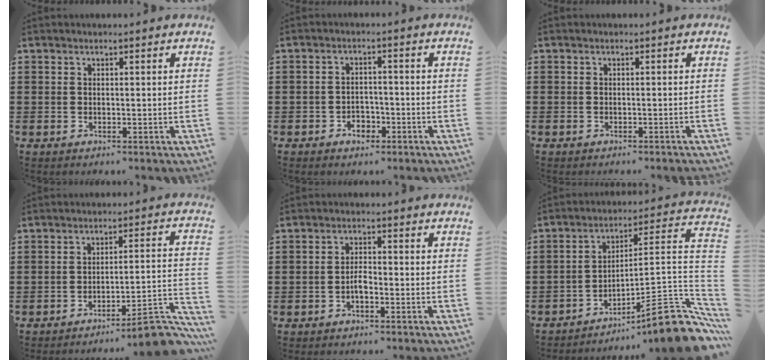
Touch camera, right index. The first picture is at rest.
{"total": 2.7, "force": [-1.8, 1.7, 1.1], "torque": [-0.024, 0.002, -0.037]}
{"total": 0.7, "force": [-0.7, 0.0, 0.2], "torque": [-0.005, -0.002, -0.014]}
{"total": 8.0, "force": [-6.6, 0.5, 4.4], "torque": [-0.061, 0.007, -0.123]}
{"total": 2.2, "force": [-0.9, 0.6, 1.9], "torque": [-0.038, 0.000, -0.017]}
{"total": 12.8, "force": [-8.1, 1.6, 9.8], "torque": [-0.125, 0.011, -0.143]}